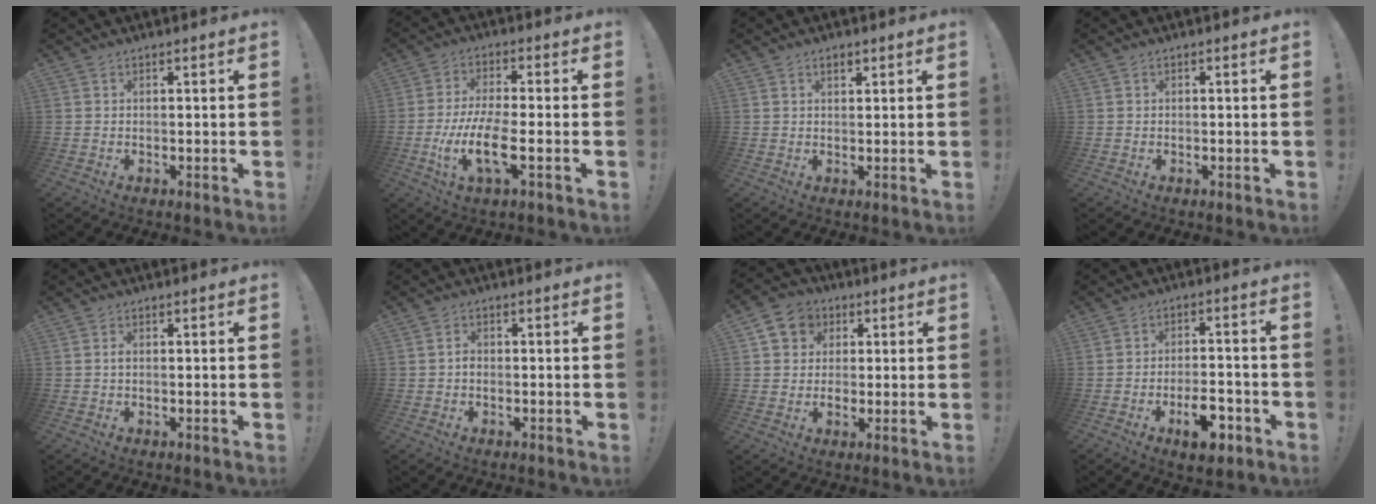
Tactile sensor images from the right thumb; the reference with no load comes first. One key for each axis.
{"total": 13.0, "fx": -3.5, "fy": 3.8, "fz": 11.9, "tx": -0.240, "ty": -0.007, "tz": -0.061}
{"total": 2.0, "fx": 1.3, "fy": 1.0, "fz": 1.1, "tx": -0.015, "ty": -0.004, "tz": 0.023}
{"total": 0.0}
{"total": 0.7, "fx": -0.2, "fy": 0.3, "fz": 0.6, "tx": -0.012, "ty": 0.002, "tz": -0.004}
{"total": 1.5, "fx": -0.6, "fy": 1.0, "fz": 0.9, "tx": -0.019, "ty": 0.006, "tz": -0.011}
{"total": 9.0, "fx": 2.3, "fy": 8.1, "fz": 3.2, "tx": -0.044, "ty": 0.003, "tz": 0.050}
{"total": 9.8, "fx": -5.1, "fy": 4.4, "fz": 7.1, "tx": -0.094, "ty": 0.026, "tz": -0.086}